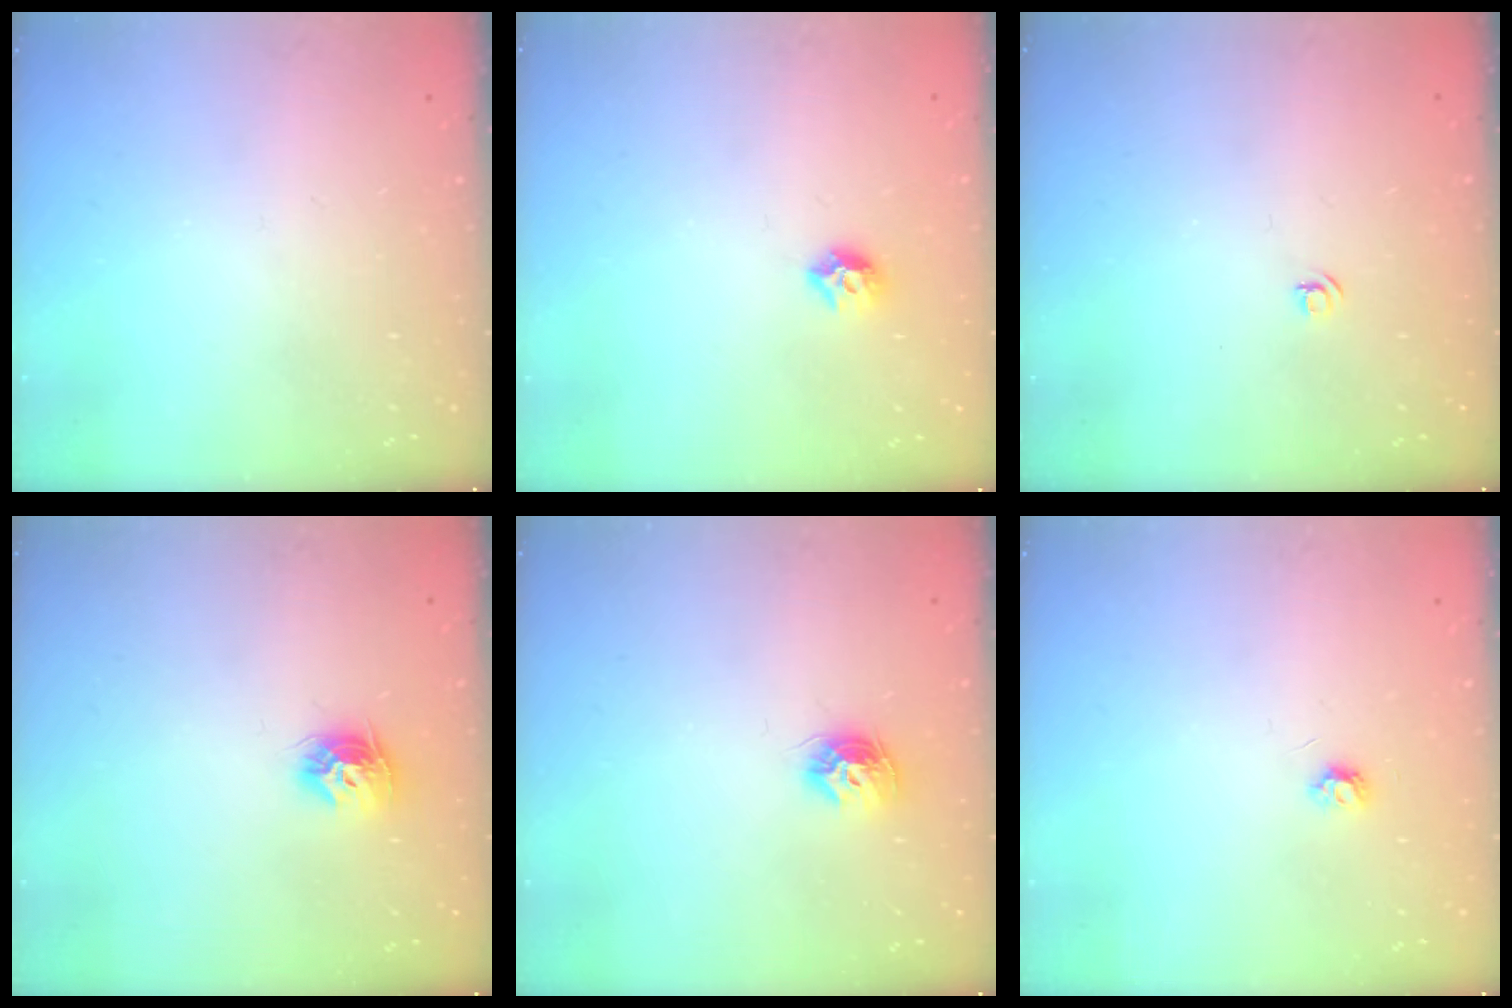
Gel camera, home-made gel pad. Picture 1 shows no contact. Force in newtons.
{"total": 6.4, "press": 6.3, "slide": 0.8}
{"total": 3.5, "press": 3.4, "slide": 0.5}
{"total": 8.7, "press": 8.7, "slide": 0.3}
{"total": 8.3, "press": 8.3, "slide": 0.2}
{"total": 3.7, "press": 3.7, "slide": 0.4}